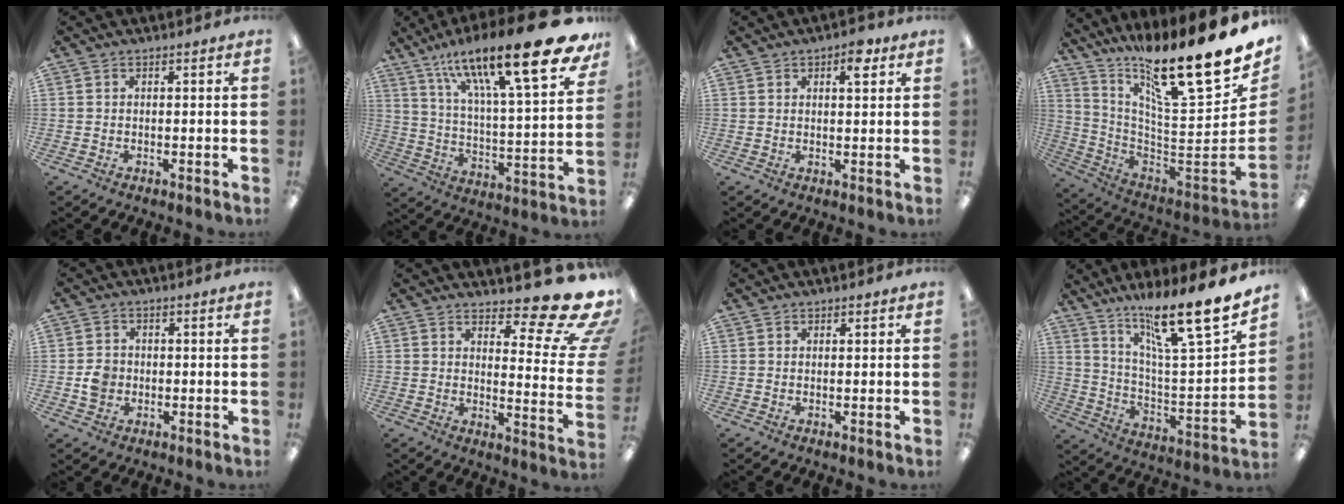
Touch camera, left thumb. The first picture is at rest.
{"total": 25.2, "force": [16.6, 5.3, 18.1], "torque": [-0.279, -0.106, 0.264]}
{"total": 5.0, "force": [2.8, 2.5, 3.3], "torque": [-0.030, -0.008, 0.041]}
{"total": 23.6, "force": [18.0, 3.6, 14.8], "torque": [-0.201, -0.156, 0.287]}
{"total": 4.4, "force": [-0.7, 3.9, 1.9], "torque": [-0.025, 0.005, -0.013]}
{"total": 14.3, "force": [10.5, 3.7, 8.9], "torque": [-0.110, -0.093, 0.172]}
{"total": 0.7, "force": [0.5, 0.5, 0.1], "torque": [-0.002, 0.003, 0.009]}
{"total": 19.6, "force": [16.4, 1.7, 10.5], "torque": [-0.167, -0.127, 0.262]}